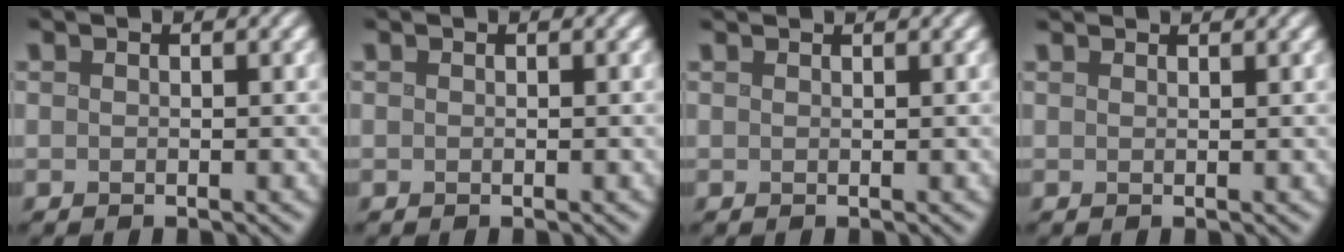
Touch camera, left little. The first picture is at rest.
{"total": 0.0}
{"total": 1.2, "force": [1.2, 0.2, 0.4], "torque": [-0.007, -0.001, 0.008]}
{"total": 1.6, "force": [1.6, 0.2, 0.5], "torque": [-0.011, 0.001, 0.014]}